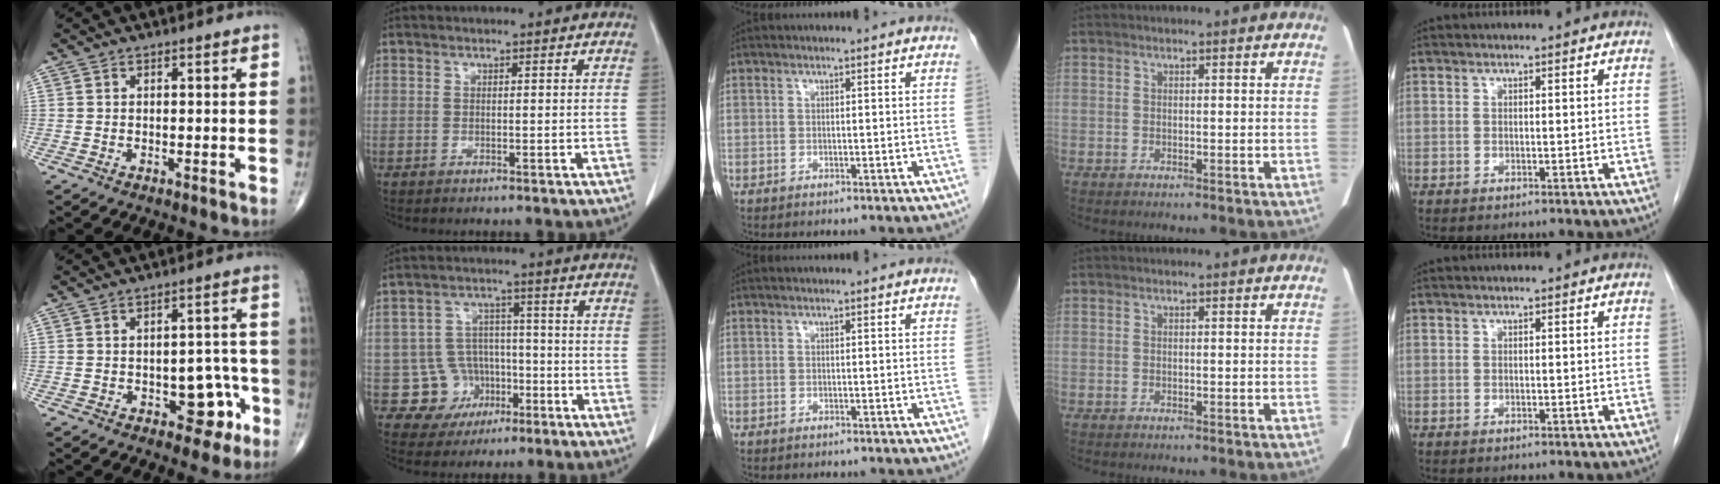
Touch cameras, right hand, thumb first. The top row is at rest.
{"thumb": {"total": 7.6, "force": [-3.0, 4.5, 5.4], "torque": [-0.029, 0.032, -0.033]}, "index": {"total": 7.7, "force": [-2.8, 7.1, 0.4], "torque": [0.004, 0.017, -0.036]}}